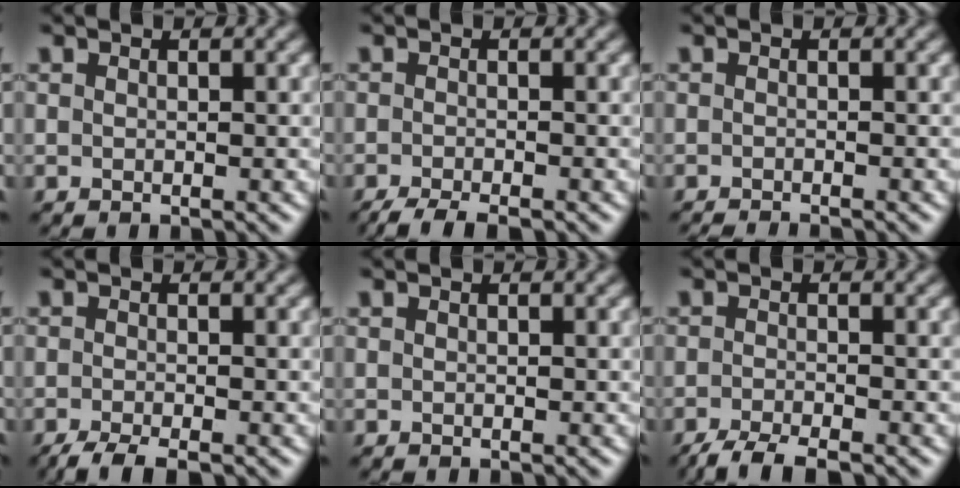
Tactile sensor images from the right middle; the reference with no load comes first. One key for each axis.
{"total": 3.3, "fx": -2.6, "fy": 0.6, "fz": 1.9, "tx": -0.032, "ty": -0.005, "tz": -0.049}
{"total": 1.8, "fx": -1.5, "fy": 0.3, "fz": 0.8, "tx": -0.003, "ty": -0.004, "tz": -0.026}
{"total": 3.2, "fx": -2.4, "fy": 0.6, "fz": 2.1, "tx": -0.036, "ty": -0.006, "tz": -0.048}
{"total": 0.0}
{"total": 3.6, "fx": -2.8, "fy": 0.7, "fz": 2.1, "tx": -0.038, "ty": -0.006, "tz": -0.056}